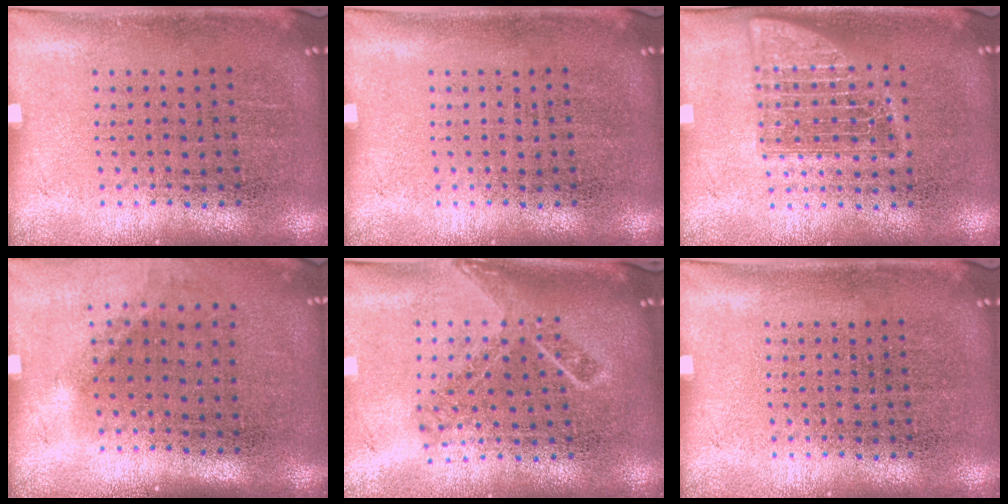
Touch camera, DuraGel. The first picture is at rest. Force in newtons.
{"total": 0.0}
{"total": 2.1, "press": 2.0, "slide": 0.3}
{"total": 1.3, "press": 0.9, "slide": 0.9}
{"total": 1.8, "press": 1.3, "slide": 1.3}
{"total": 0.0}